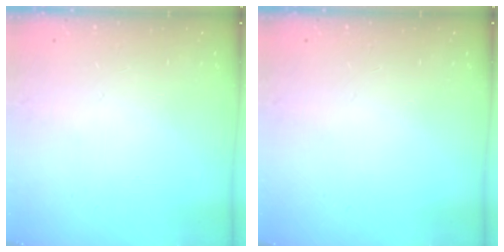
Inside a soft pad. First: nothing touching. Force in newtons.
{"total": 0.0}